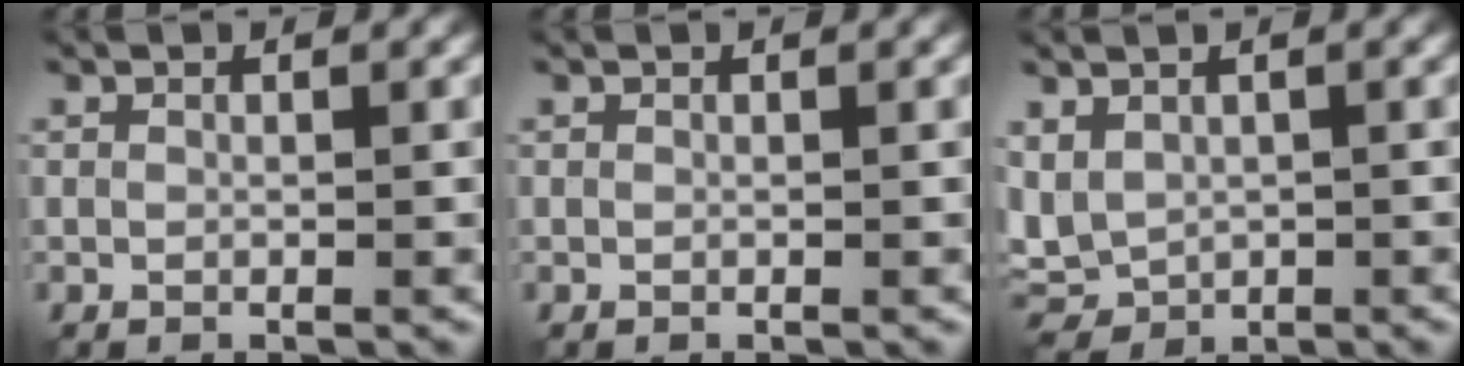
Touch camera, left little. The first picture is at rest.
{"total": 0.0}
{"total": 3.5, "force": [0.3, 2.8, 2.1], "torque": [-0.052, -0.004, 0.008]}